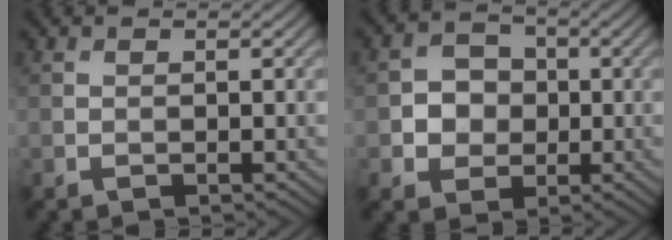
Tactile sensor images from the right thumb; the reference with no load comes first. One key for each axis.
{"total": 4.4, "fx": -0.5, "fy": 4.0, "fz": 1.8, "tx": -0.032, "ty": -0.003, "tz": -0.024}